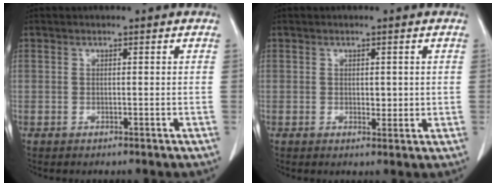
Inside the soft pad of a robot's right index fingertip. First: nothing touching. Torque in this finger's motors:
{"motor_torque": [-0.14, 0.13, 0.00, 0.00]}